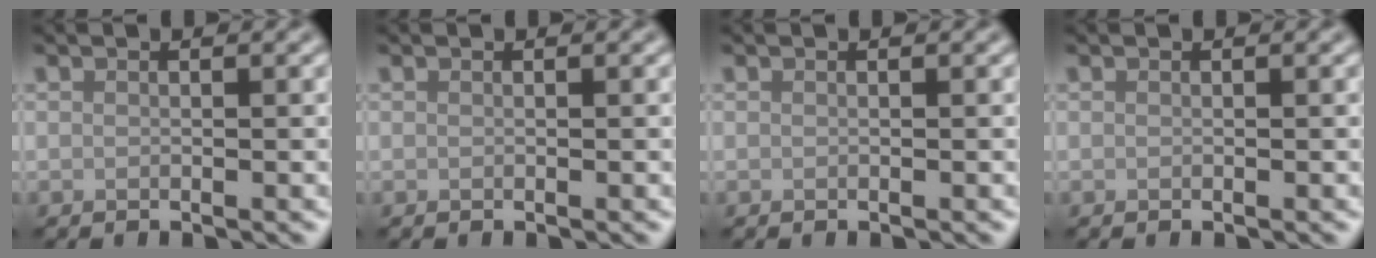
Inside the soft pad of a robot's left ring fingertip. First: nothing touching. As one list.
[{"total": 0.0}, {"total": 0.0}, {"total": 0.0}]